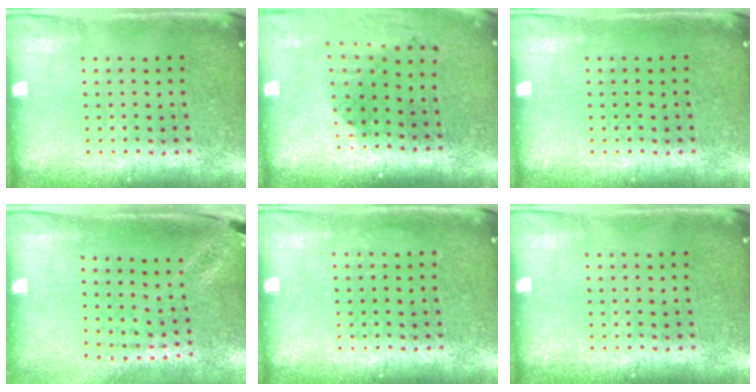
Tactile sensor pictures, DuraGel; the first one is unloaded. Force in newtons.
{"total": 1.9, "press": 1.5, "slide": 1.2}
{"total": 0.0}
{"total": 1.9, "press": 1.6, "slide": 1.0}
{"total": 0.6, "press": 0.6, "slide": 0.1}
{"total": 0.0}